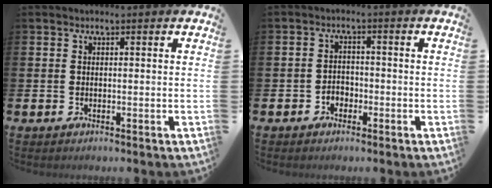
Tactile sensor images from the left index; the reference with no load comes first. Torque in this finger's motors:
{"motor_torque": [0.21, -0.14, 0.01, 0.01]}